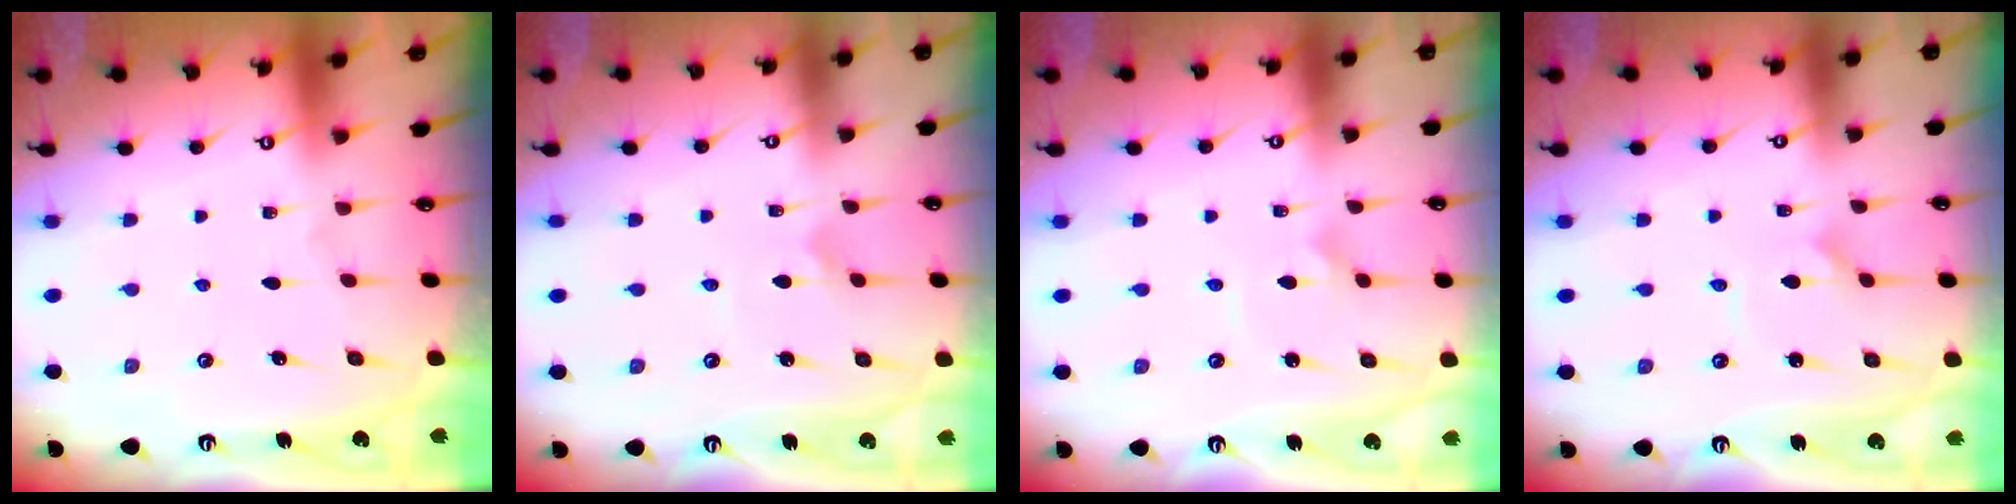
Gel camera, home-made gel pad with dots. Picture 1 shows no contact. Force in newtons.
{"total": 2.6, "press": 2.6, "slide": 0.3}
{"total": 2.4, "press": 2.4, "slide": 0.1}
{"total": 2.1, "press": 2.1, "slide": 0.2}